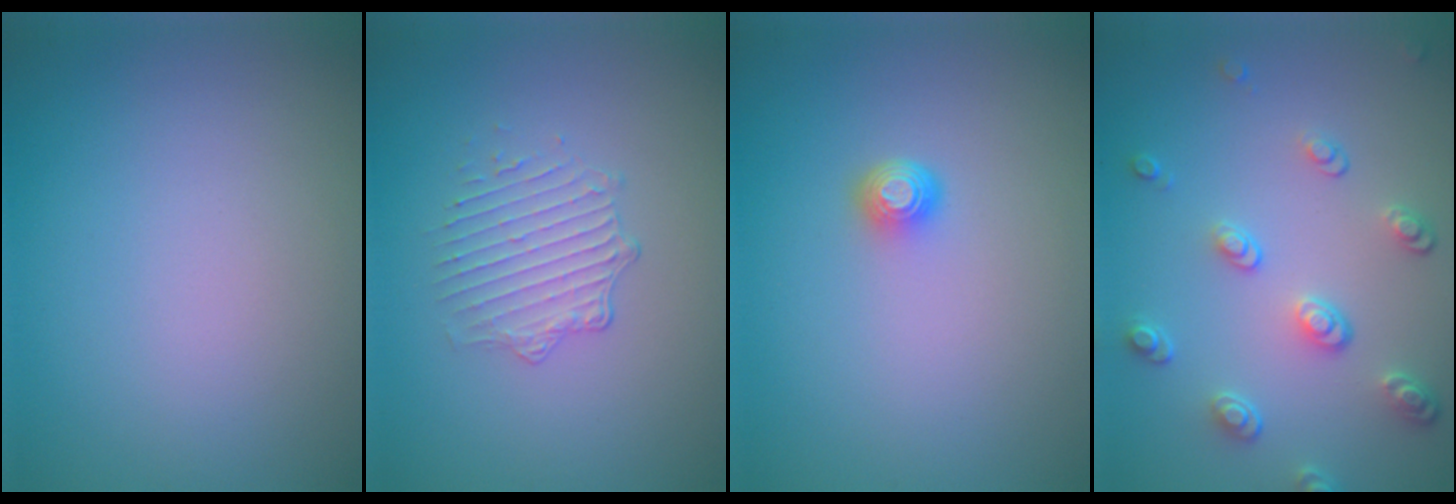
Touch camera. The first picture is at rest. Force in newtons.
{"total": 1.9, "press": 1.4, "slide": 1.4}
{"total": 1.5, "press": 1.1, "slide": 1.0}
{"total": 3.6, "press": 2.9, "slide": 2.1}